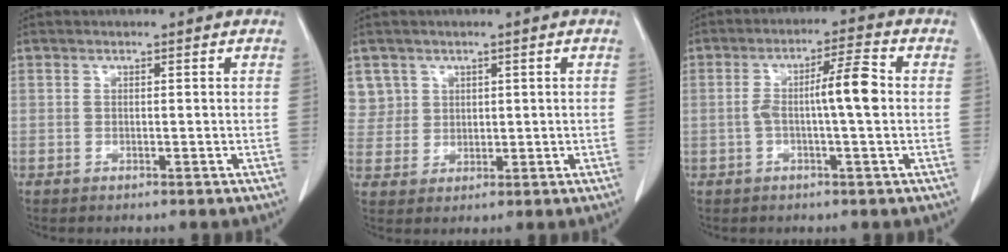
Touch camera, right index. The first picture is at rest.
{"total": 4.9, "force": [2.3, 4.3, -0.3], "torque": [0.015, 0.009, 0.051]}
{"total": 6.9, "force": [-0.2, 0.5, 6.9], "torque": [-0.120, 0.015, -0.006]}